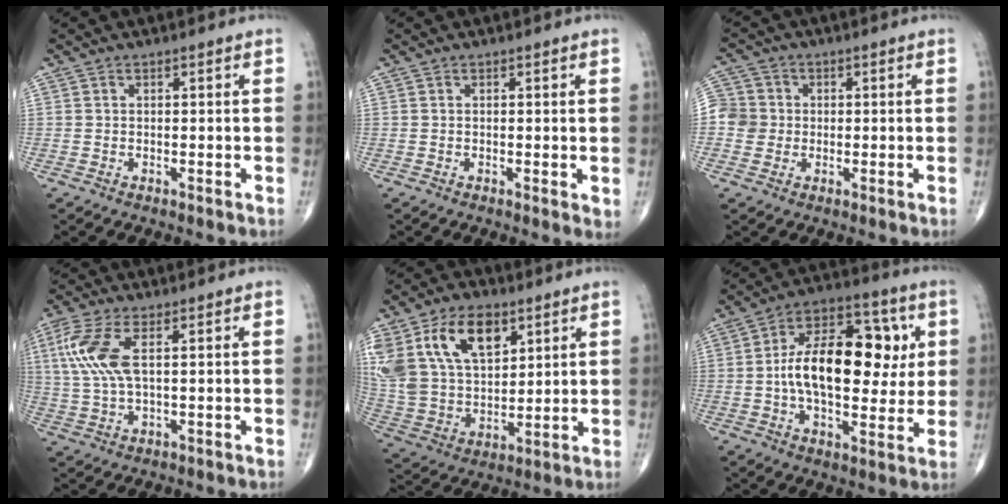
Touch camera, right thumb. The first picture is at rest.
{"total": 1.5, "force": [0.2, 0.4, 1.4], "torque": [-0.024, -0.007, 0.001]}
{"total": 6.1, "force": [-0.2, 6.0, 1.0], "torque": [0.002, 0.010, -0.011]}
{"total": 9.9, "force": [2.7, 3.9, 8.6], "torque": [-0.219, 0.001, 0.056]}
{"total": 22.3, "force": [10.2, 13.7, 14.4], "torque": [-0.283, -0.007, 0.200]}
{"total": 20.3, "force": [1.8, 11.3, 16.8], "torque": [-0.239, 0.019, 0.024]}